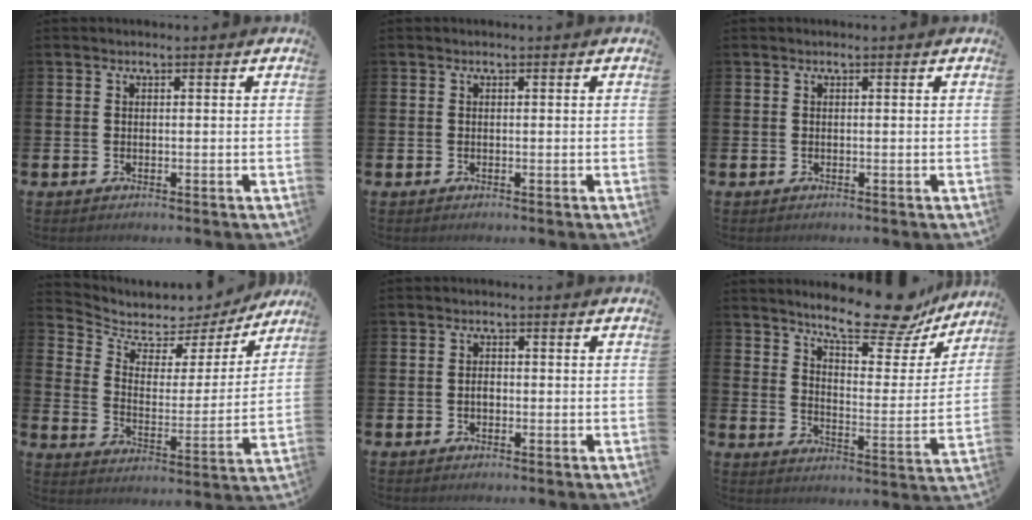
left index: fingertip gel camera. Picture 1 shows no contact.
{"total": 0.0}
{"total": 0.0}
{"total": 5.9, "force": [5.2, 2.7, 1.1], "torque": [-0.060, -0.040, 0.085]}
{"total": 1.3, "force": [-0.2, 0.8, 1.0], "torque": [-0.009, 0.001, -0.007]}
{"total": 13.7, "force": [11.2, 3.7, 6.9], "torque": [-0.124, -0.059, 0.191]}